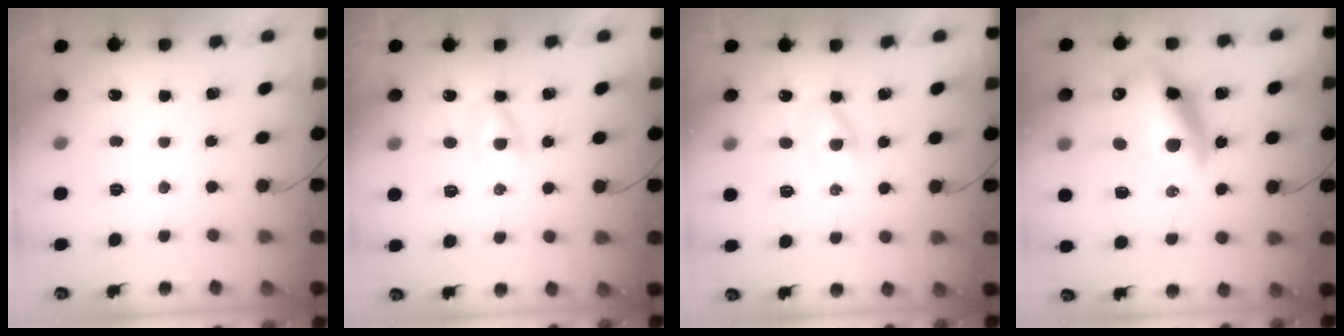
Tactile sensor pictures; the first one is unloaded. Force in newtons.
{"total": 2.2, "press": 2.0, "slide": 0.9}
{"total": 2.9, "press": 2.7, "slide": 1.1}
{"total": 20.5, "press": 19.9, "slide": 5.3}